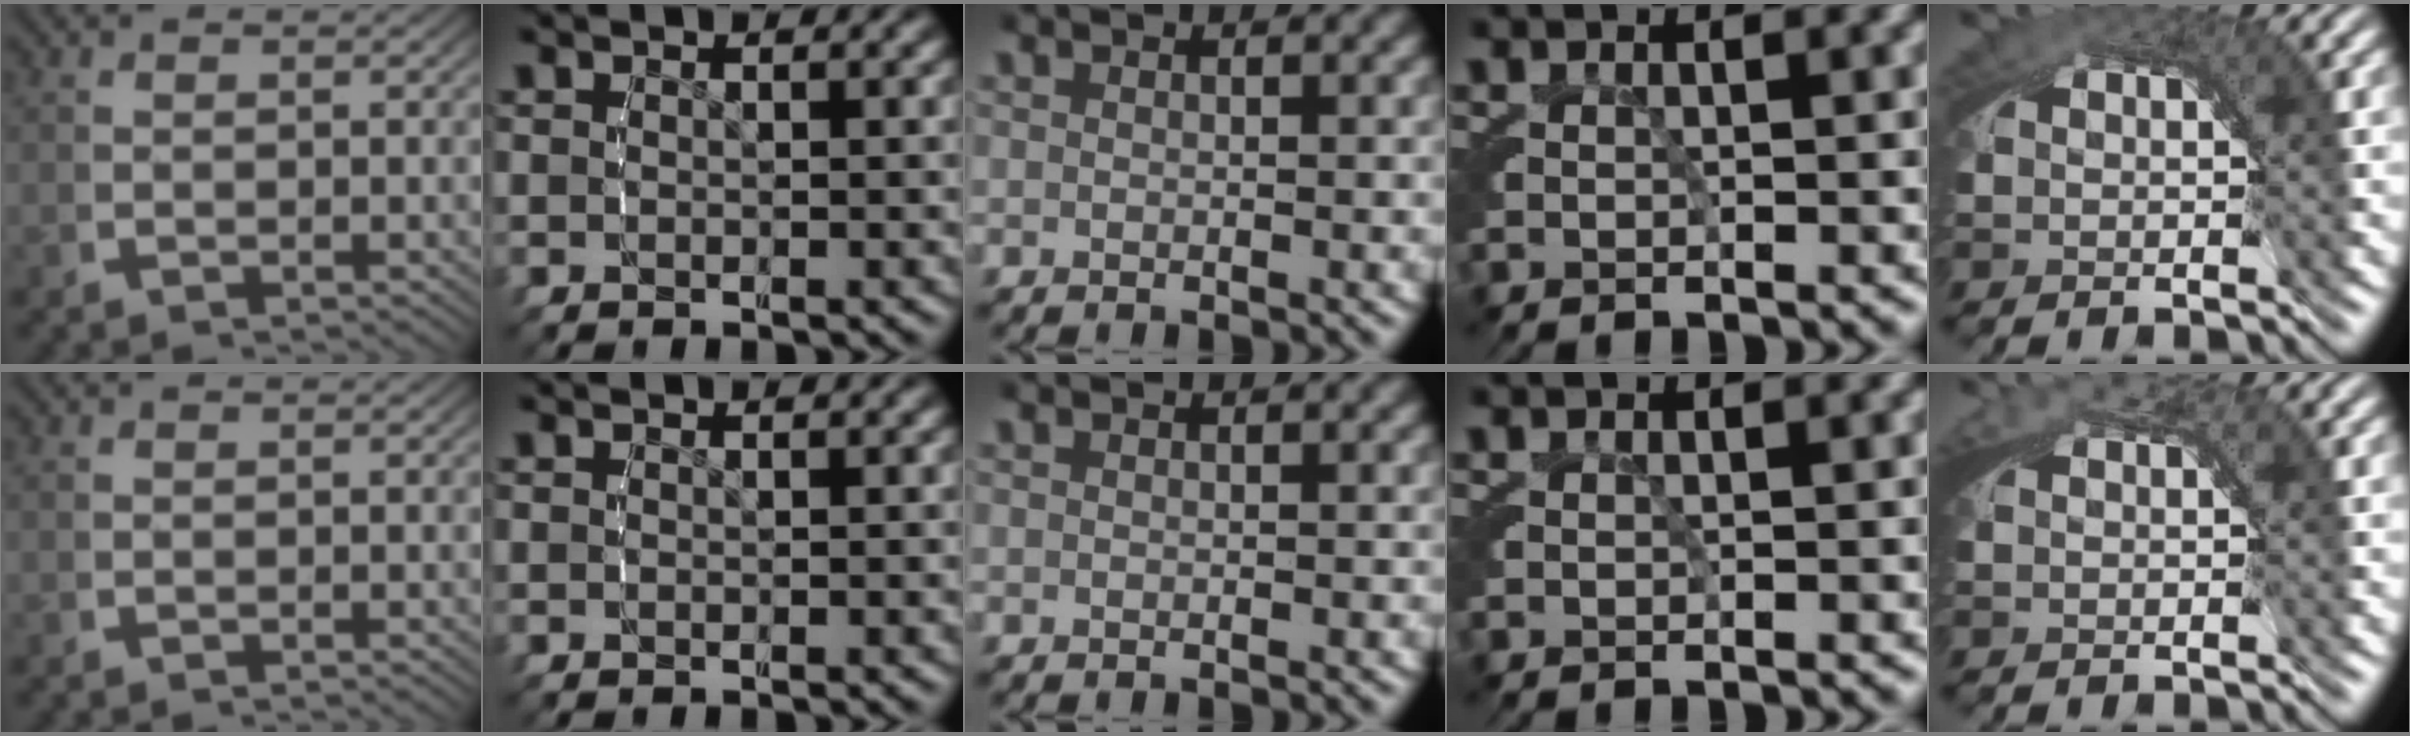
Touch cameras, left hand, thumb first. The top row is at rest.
{"little": {"total": 1.0, "force": [0.0, 0.8, 0.6], "torque": [-0.022, 0.001, -0.001]}}